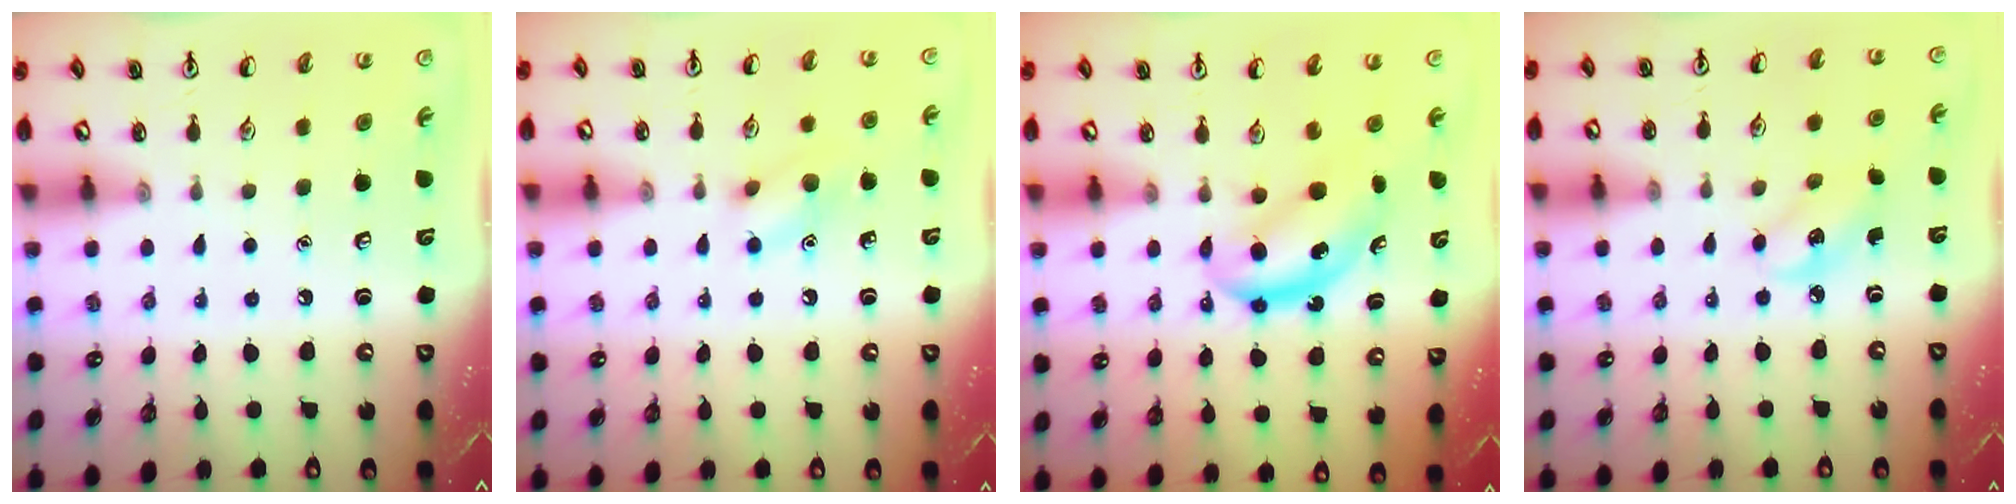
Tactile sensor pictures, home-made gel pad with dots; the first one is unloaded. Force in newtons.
{"total": 8.5, "press": 8.4, "slide": 1.1}
{"total": 5.9, "press": 5.8, "slide": 1.3}
{"total": 3.0, "press": 2.9, "slide": 0.8}